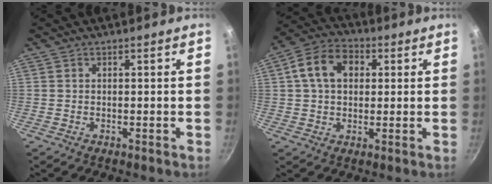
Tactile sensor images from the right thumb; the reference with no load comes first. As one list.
[{"total": 10.5, "force": [2.4, 7.6, 6.8], "torque": [-0.098, 0.019, 0.025]}]